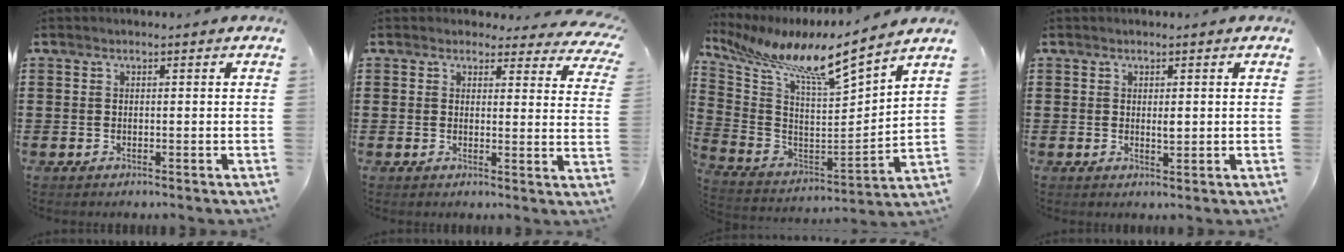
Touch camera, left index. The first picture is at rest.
{"total": 3.2, "force": [2.9, 1.3, 0.7], "torque": [-0.019, -0.009, 0.051]}
{"total": 9.8, "force": [8.0, 0.4, 5.6], "torque": [-0.137, -0.068, 0.122]}
{"total": 1.4, "force": [0.3, 0.5, 1.3], "torque": [-0.017, 0.001, 0.003]}